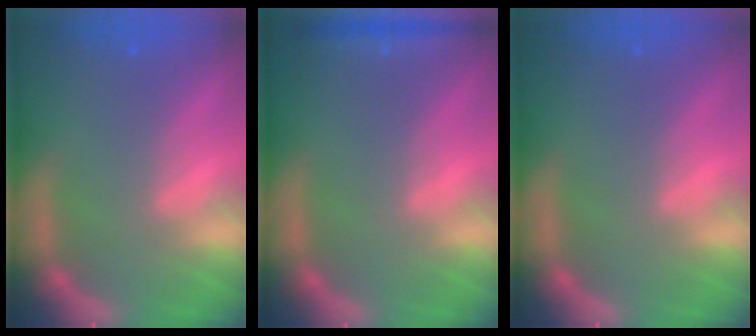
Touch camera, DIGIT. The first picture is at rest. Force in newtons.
{"total": 2.4}
{"total": 0.0}